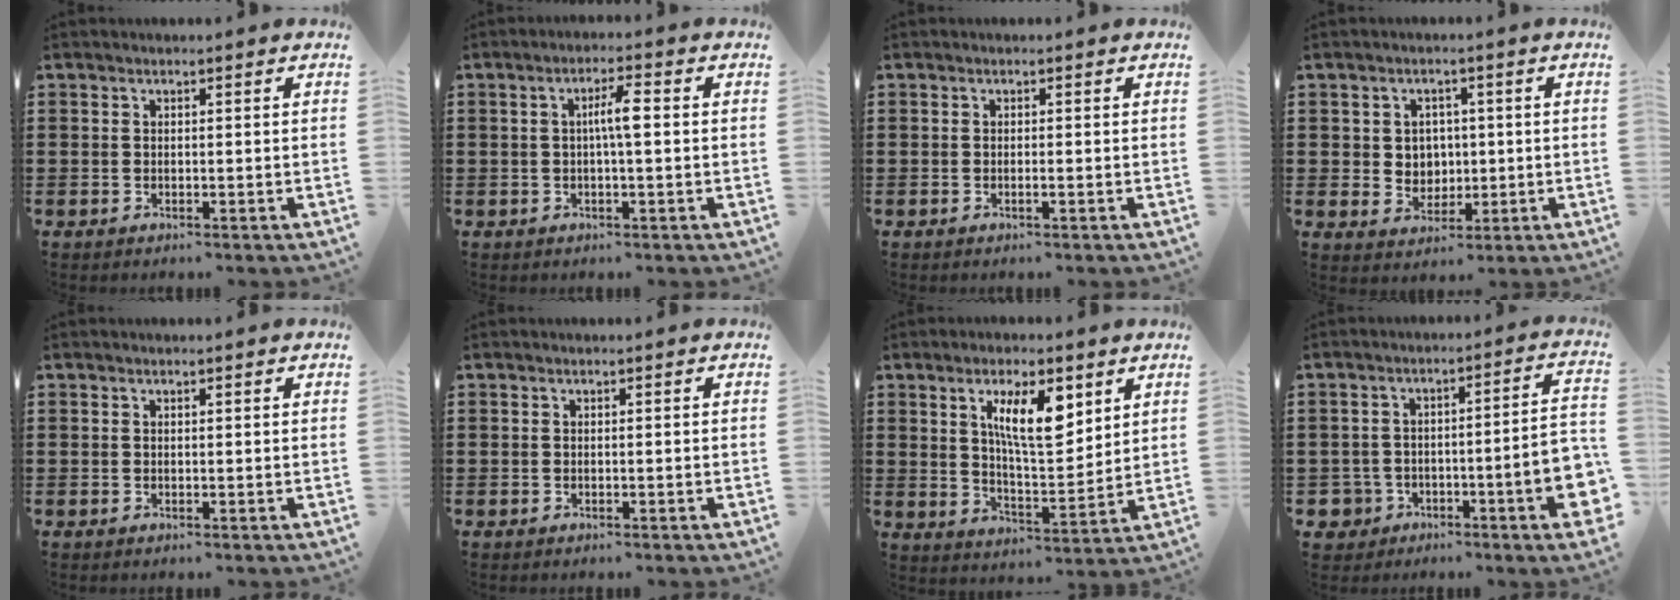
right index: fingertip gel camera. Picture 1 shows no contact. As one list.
[{"total": 3.8, "force": [0.1, 0.5, 3.8], "torque": [-0.071, 0.003, -0.002]}, {"total": 0.6, "force": [-0.2, 0.0, 0.6], "torque": [-0.010, -0.003, -0.003]}, {"total": 3.8, "force": [0.4, 3.5, 1.4], "torque": [-0.027, 0.002, 0.003]}, {"total": 0.0}, {"total": 0.0}, {"total": 10.1, "force": [4.7, 3.5, 8.2], "torque": [-0.154, 0.001, 0.079]}, {"total": 8.2, "force": [-3.0, 3.3, 6.9], "torque": [-0.127, -0.004, -0.051]}]